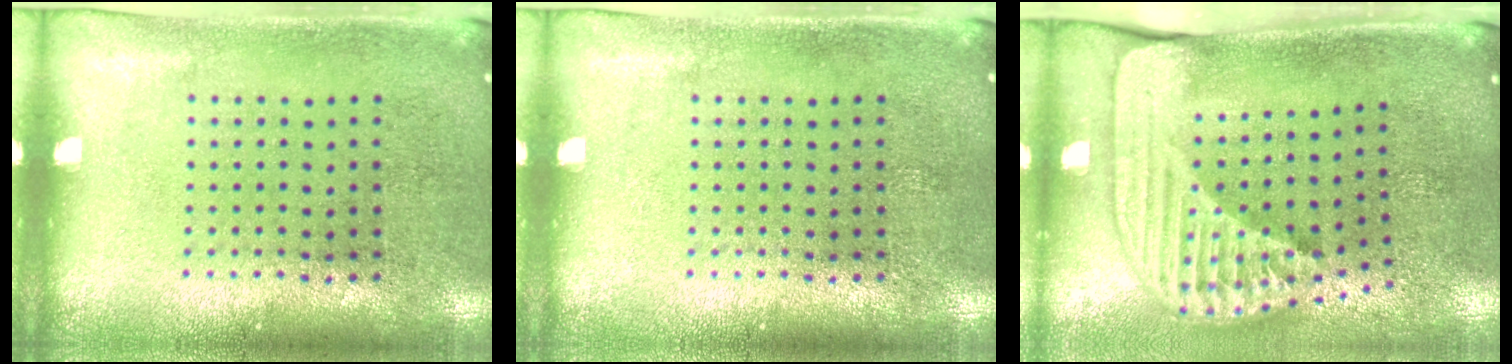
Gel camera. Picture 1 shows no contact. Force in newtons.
{"total": 0.0}
{"total": 2.4, "press": 1.8, "slide": 1.7}